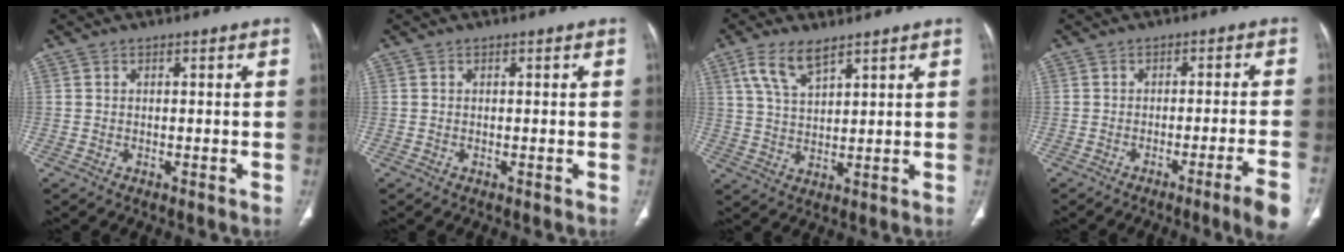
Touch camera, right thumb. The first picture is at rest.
{"total": 0.0}
{"total": 7.2, "force": [4.5, 2.9, 4.8], "torque": [-0.091, -0.015, 0.094]}
{"total": 7.5, "force": [-4.4, -0.6, 6.0], "torque": [-0.081, 0.010, -0.062]}